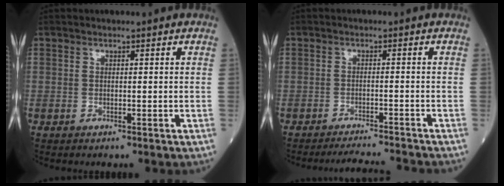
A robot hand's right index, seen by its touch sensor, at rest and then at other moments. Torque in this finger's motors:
{"motor_torque": [-0.28, -0.33, 0.02, -0.01]}